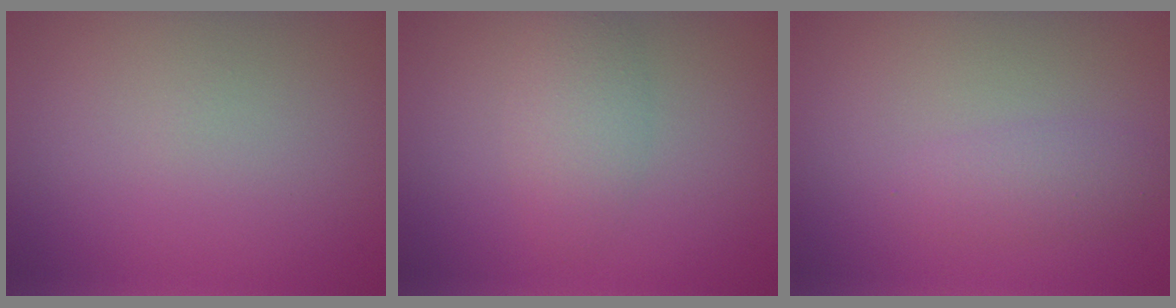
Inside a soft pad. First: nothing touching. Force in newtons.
{"total": 2.7, "press": 2.7, "slide": 0.1}
{"total": 1.8, "press": 1.8, "slide": 0.0}